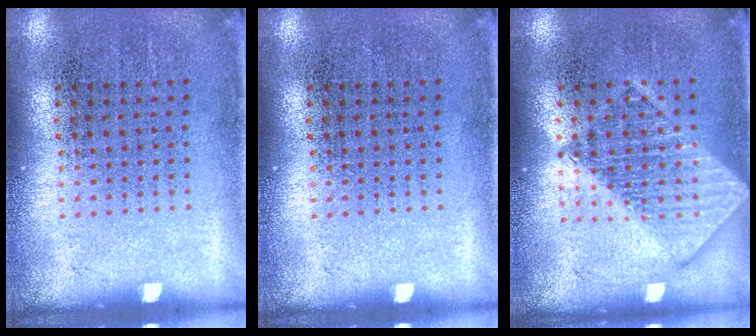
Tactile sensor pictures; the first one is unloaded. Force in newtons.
{"total": 0.0}
{"total": 2.7, "press": 2.7, "slide": 0.3}